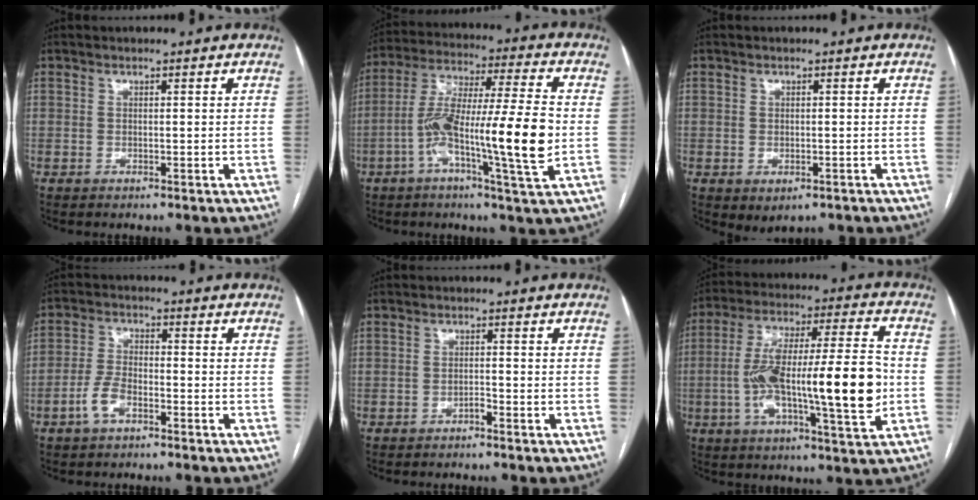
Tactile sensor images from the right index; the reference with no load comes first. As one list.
[{"total": 16.9, "force": [-3.7, 0.6, 16.4], "torque": [-0.305, 0.005, -0.070]}, {"total": 2.8, "force": [-1.3, 1.7, 1.8], "torque": [-0.027, -0.004, -0.002]}, {"total": 4.9, "force": [-2.6, 2.2, 3.5], "torque": [-0.082, 0.008, -0.050]}, {"total": 1.1, "force": [-0.9, 0.1, 0.6], "torque": [-0.010, 0.002, -0.016]}, {"total": 20.8, "force": [-2.8, 3.1, 20.3], "torque": [-0.341, 0.017, -0.040]}]